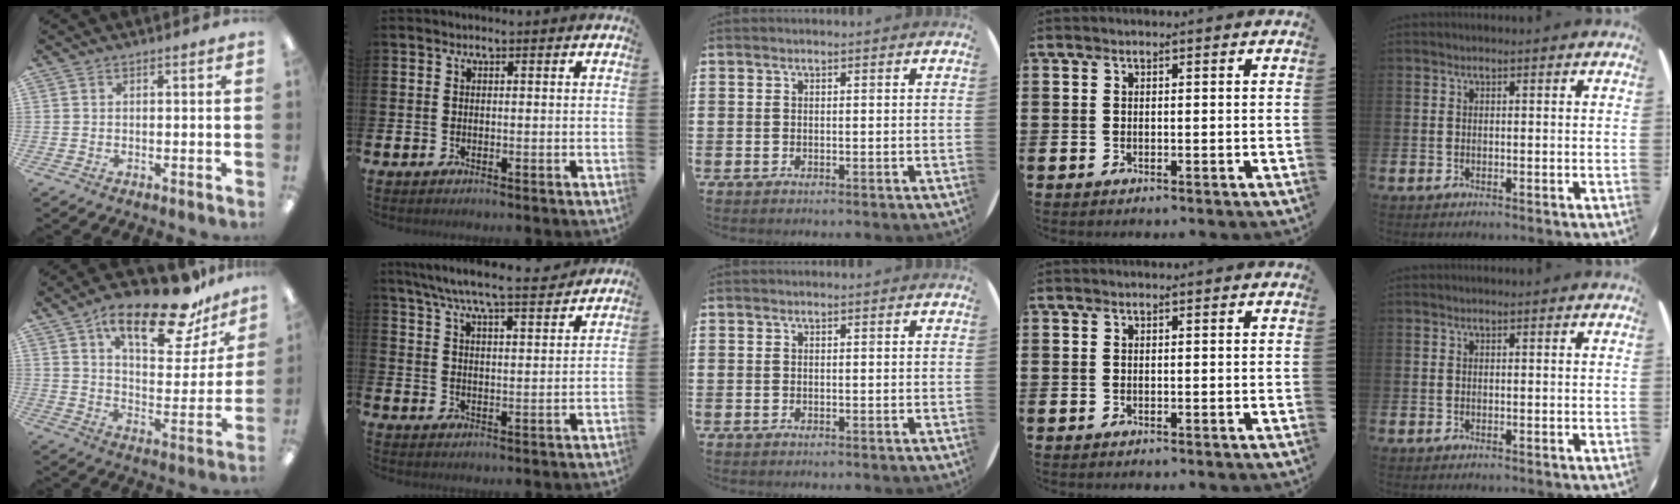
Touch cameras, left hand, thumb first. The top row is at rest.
{"thumb": {"total": 21.5, "force": [14.6, 8.1, 13.5], "torque": [-0.207, -0.081, 0.241]}, "index": {"total": 7.4, "force": [6.8, 0.4, 2.8], "torque": [-0.072, -0.039, 0.119]}}